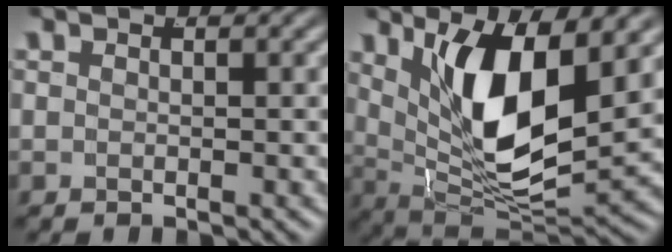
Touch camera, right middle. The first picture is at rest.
{"total": 11.0, "force": [2.0, 5.4, 9.3], "torque": [-0.169, -0.022, 0.047]}